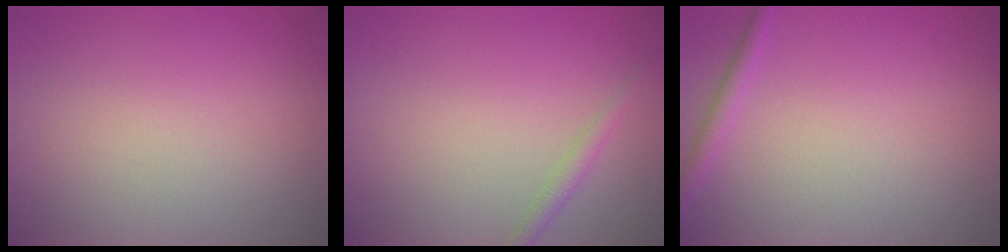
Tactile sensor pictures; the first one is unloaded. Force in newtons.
{"total": 1.3, "press": 1.3, "slide": 0.1}
{"total": 1.5, "press": 1.4, "slide": 0.1}